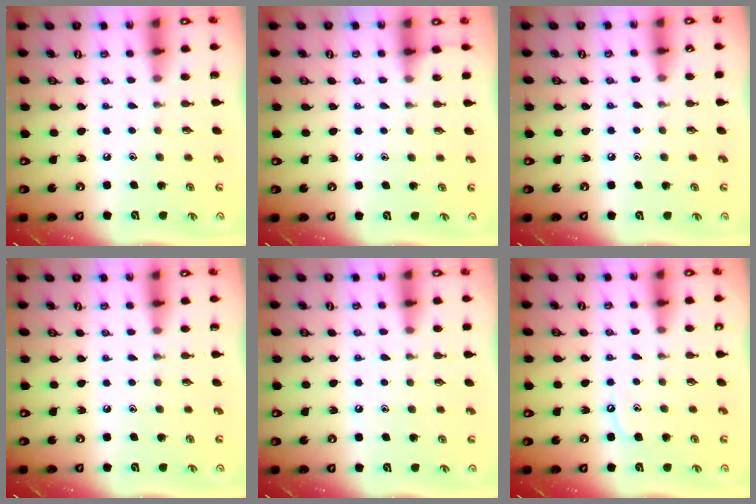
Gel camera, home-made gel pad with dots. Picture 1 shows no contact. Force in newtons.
{"total": 2.9, "press": 2.9, "slide": 0.4}
{"total": 3.6, "press": 3.5, "slide": 0.6}
{"total": 0.0}
{"total": 7.6, "press": 7.6, "slide": 0.8}
{"total": 5.9, "press": 5.8, "slide": 0.7}